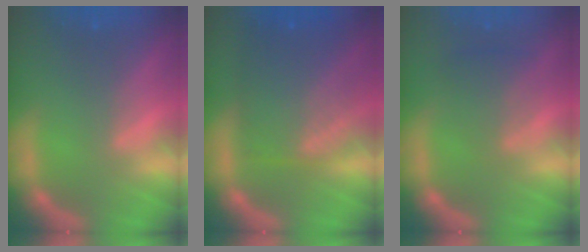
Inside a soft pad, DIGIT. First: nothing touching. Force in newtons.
{"total": 8.5}
{"total": 3.0}